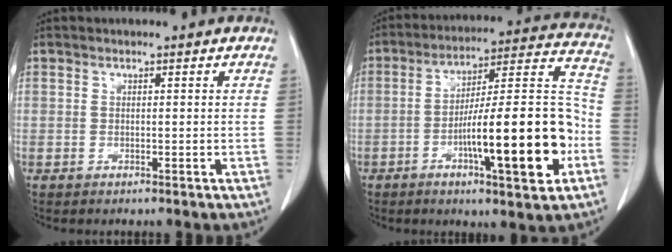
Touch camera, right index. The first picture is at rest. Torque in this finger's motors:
{"motor_torque": [1.66, -0.48, 1.05, 0.17]}